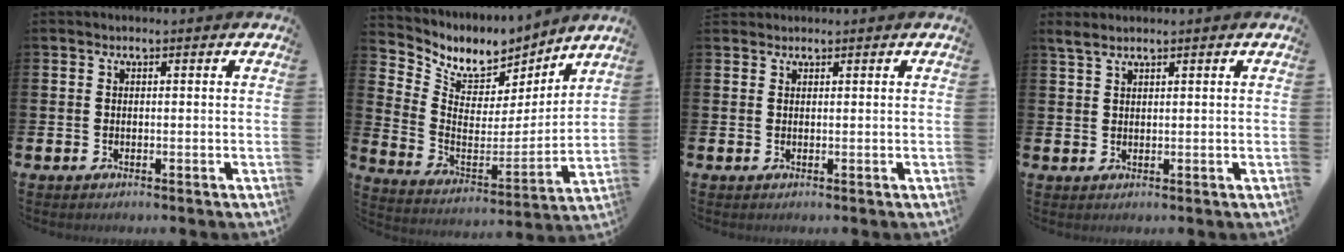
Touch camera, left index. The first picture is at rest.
{"total": 8.5, "force": [7.3, 4.0, 1.8], "torque": [-0.075, -0.053, 0.130]}
{"total": 0.9, "force": [0.8, 0.3, -0.4], "torque": [0.017, -0.001, 0.014]}
{"total": 1.8, "force": [1.5, 0.4, 0.8], "torque": [-0.017, 0.002, 0.028]}